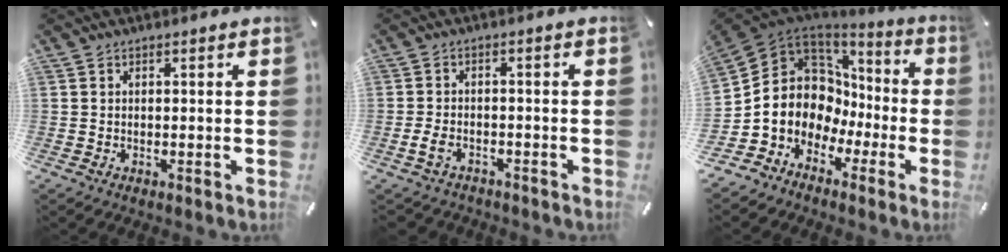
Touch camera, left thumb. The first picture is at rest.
{"total": 4.4, "force": [-2.1, 2.9, 2.5], "torque": [-0.061, 0.004, -0.043]}
{"total": 10.0, "force": [0.2, 9.7, 2.4], "torque": [-0.064, -0.048, 0.017]}